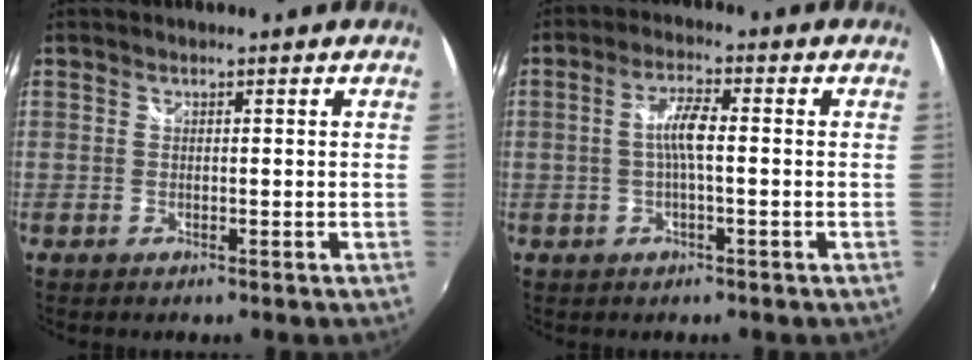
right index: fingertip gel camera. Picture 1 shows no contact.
{"total": 4.6, "force": [-0.3, 0.8, 4.5], "torque": [-0.086, 0.008, -0.004]}